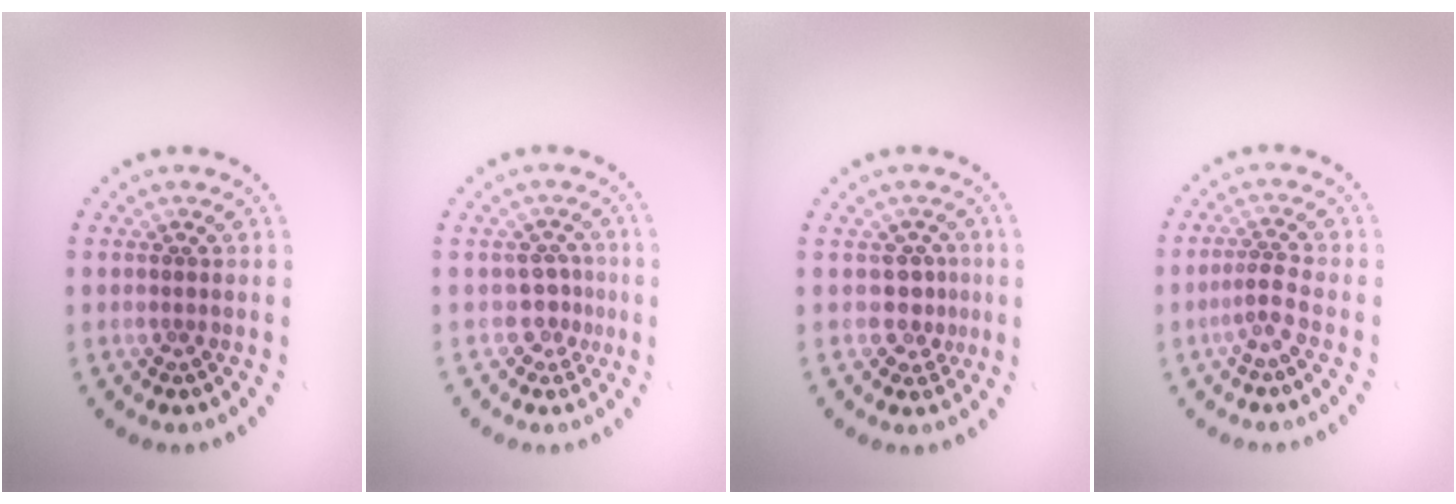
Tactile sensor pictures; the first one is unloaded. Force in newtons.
{"total": 1.8, "press": 1.3, "slide": 1.3}
{"total": 2.1, "press": 1.6, "slide": 1.4}
{"total": 1.9, "press": 1.3, "slide": 1.4}